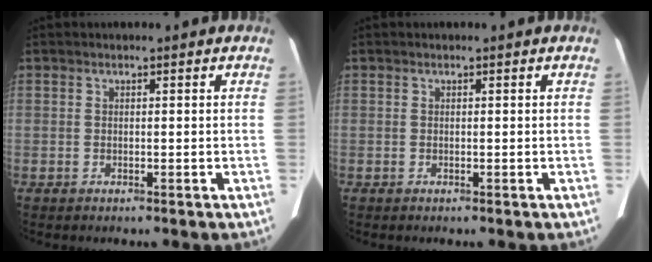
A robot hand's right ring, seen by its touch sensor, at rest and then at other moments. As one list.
[{"total": 0.0}]